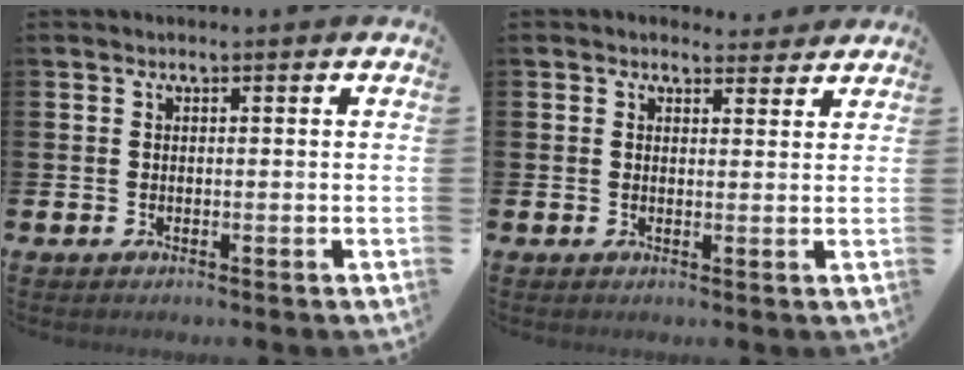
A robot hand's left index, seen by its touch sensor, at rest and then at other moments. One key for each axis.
{"total": 2.1, "fx": 2.0, "fy": 0.8, "fz": -0.1, "tx": 0.006, "ty": -0.007, "tz": 0.034}